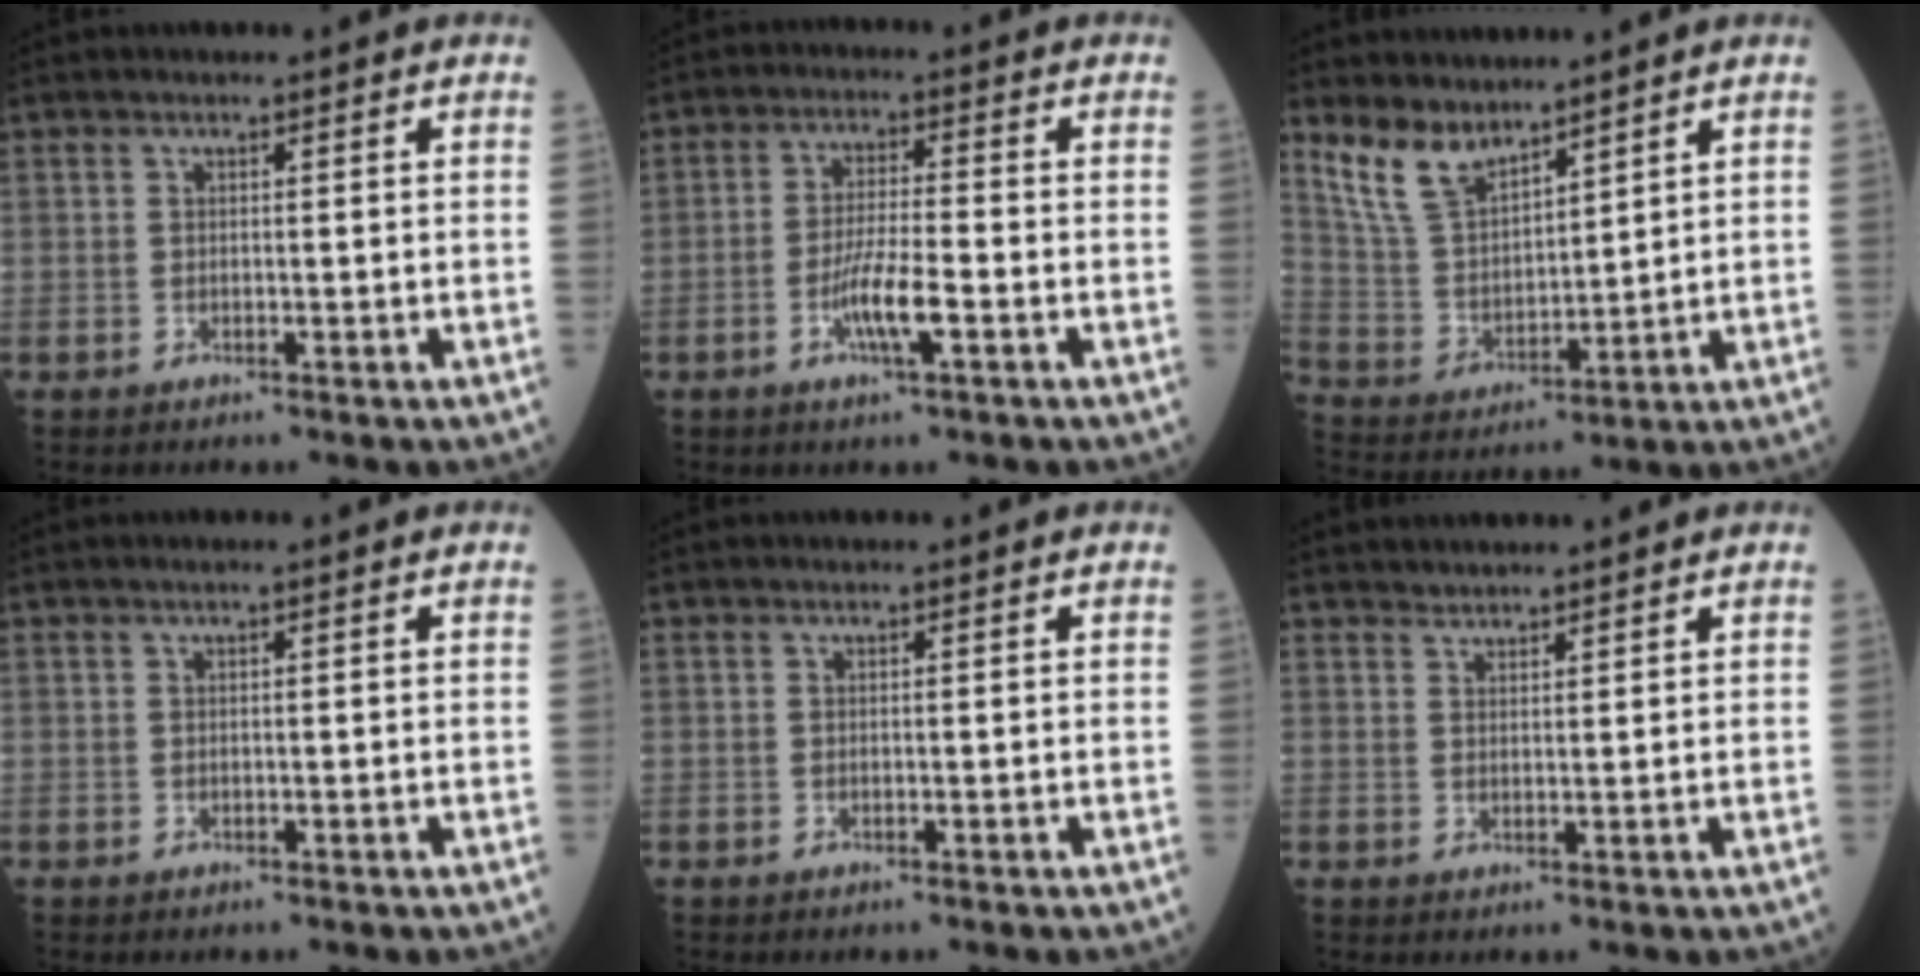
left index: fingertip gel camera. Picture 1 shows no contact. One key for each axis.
{"total": 5.8, "fx": -2.4, "fy": 0.4, "fz": 5.2, "tx": -0.103, "ty": -0.005, "tz": -0.048}
{"total": 8.4, "fx": 6.9, "fy": 3.3, "fz": 3.6, "tx": -0.081, "ty": 0.009, "tz": 0.154}
{"total": 0.0}
{"total": 0.0}
{"total": 2.8, "fx": 2.8, "fy": 0.4, "fz": 0.3, "tx": -0.006, "ty": 0.026, "tz": 0.049}